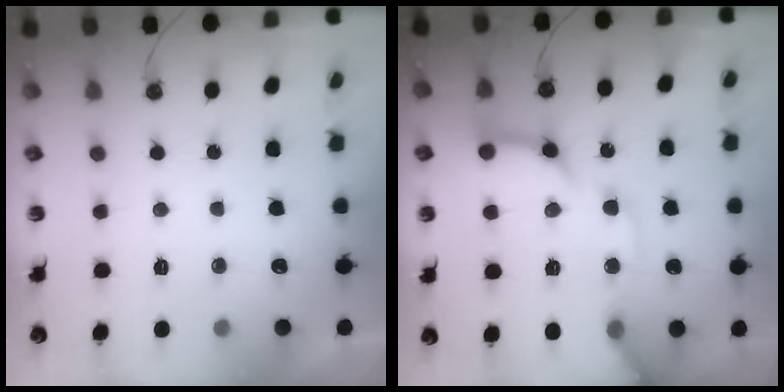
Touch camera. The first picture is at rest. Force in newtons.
{"total": 18.9, "press": 18.7, "slide": 2.5}